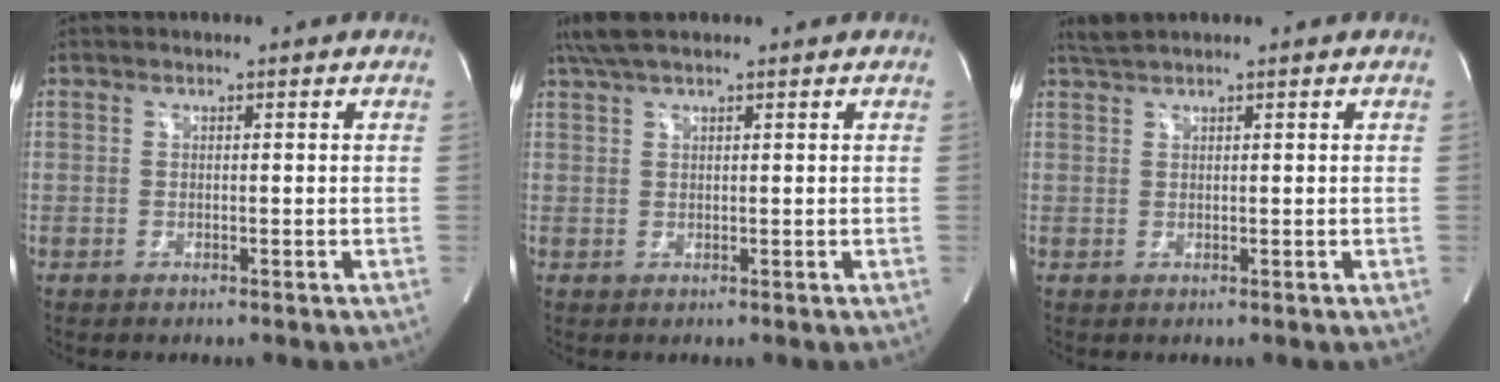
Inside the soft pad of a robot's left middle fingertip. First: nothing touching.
{"total": 5.2, "force": [4.1, 0.9, 3.1], "torque": [-0.065, 0.031, 0.076]}
{"total": 1.8, "force": [1.7, -0.3, 0.6], "torque": [-0.019, 0.013, 0.038]}